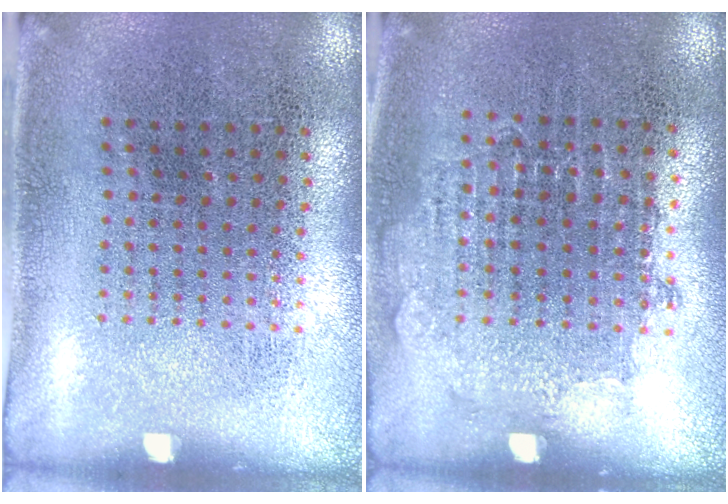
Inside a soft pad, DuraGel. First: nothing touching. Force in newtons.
{"total": 0.7, "press": 0.7, "slide": 0.2}